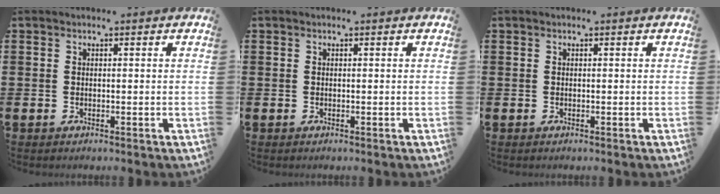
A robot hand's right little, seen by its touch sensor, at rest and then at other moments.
{"total": 0.0}
{"total": 0.0}